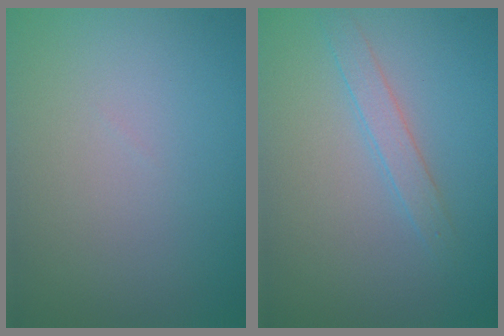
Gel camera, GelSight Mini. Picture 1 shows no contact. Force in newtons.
{"total": 1.7, "press": 1.7, "slide": 0.1}